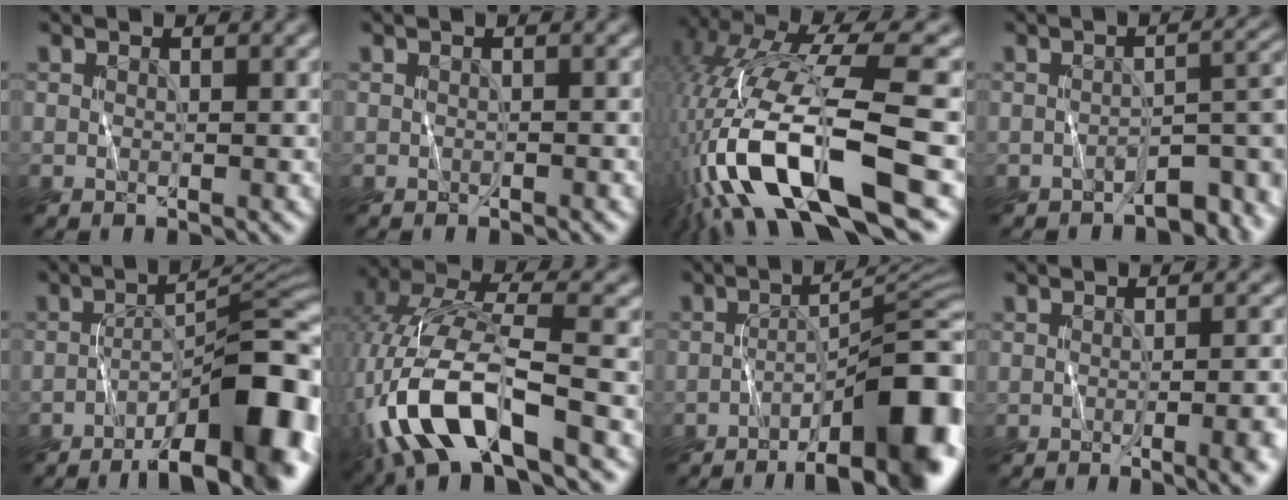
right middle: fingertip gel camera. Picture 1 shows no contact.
{"total": 1.2, "force": [-0.3, -0.7, -0.8], "torque": [0.011, 0.001, -0.006]}
{"total": 14.6, "force": [-6.0, 4.0, 12.7], "torque": [-0.260, 0.010, -0.096]}
{"total": 4.4, "force": [-3.6, 1.7, 2.1], "torque": [-0.006, 0.006, -0.057]}
{"total": 12.9, "force": [-7.3, 3.9, 10.0], "torque": [-0.135, 0.009, -0.111]}
{"total": 11.6, "force": [-5.7, 4.2, 9.2], "torque": [-0.206, 0.002, -0.109]}
{"total": 12.2, "force": [-6.6, 3.4, 9.6], "torque": [-0.122, 0.011, -0.096]}
{"total": 6.2, "force": [-2.3, 2.1, 5.4], "torque": [-0.055, 0.003, -0.019]}